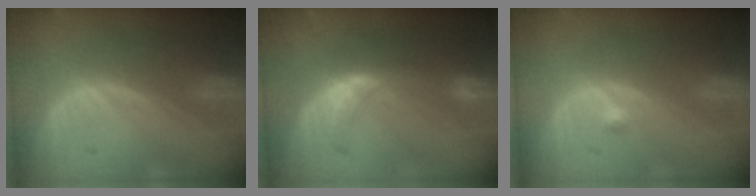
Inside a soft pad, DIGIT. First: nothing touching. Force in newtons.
{"total": 5.9, "press": 5.8, "slide": 1.0}
{"total": 0.9, "press": 0.7, "slide": 0.6}